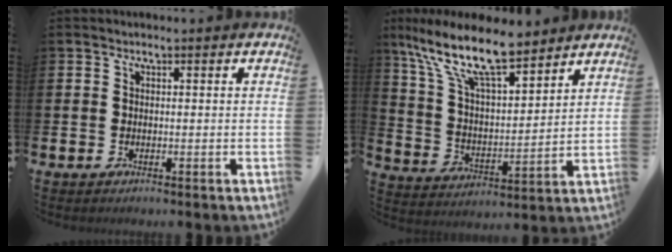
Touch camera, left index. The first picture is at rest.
{"total": 12.6, "force": [10.2, 3.2, 6.7], "torque": [-0.158, -0.050, 0.179]}